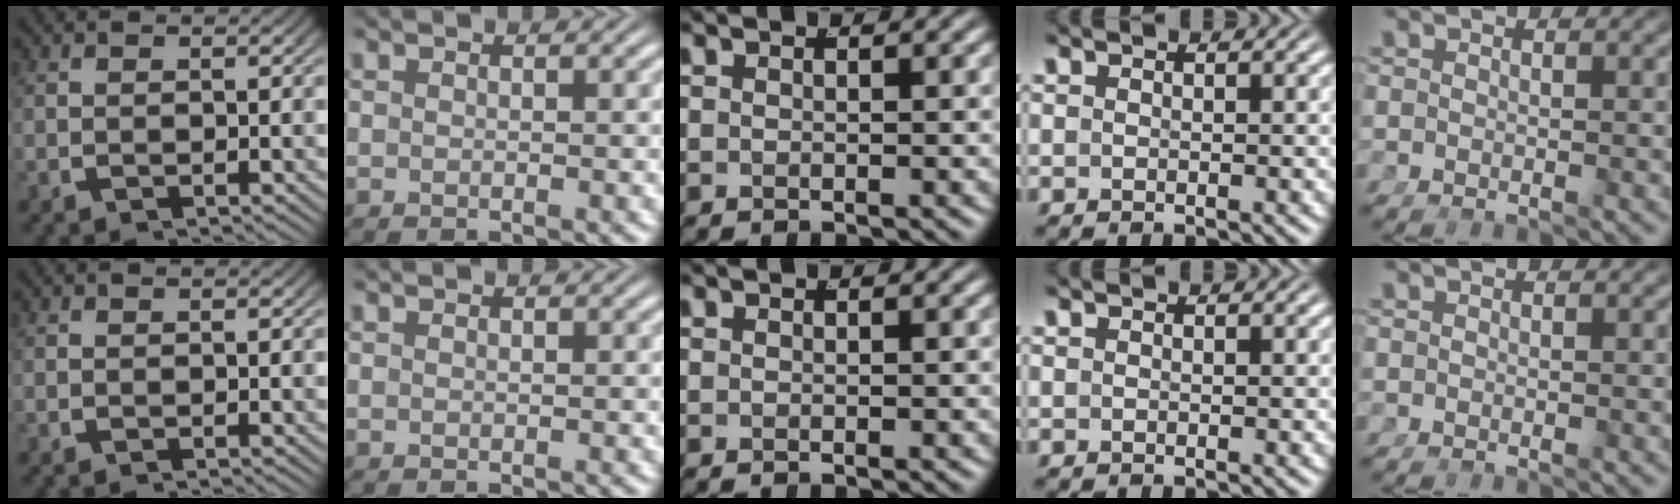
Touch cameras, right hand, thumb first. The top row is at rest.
{}